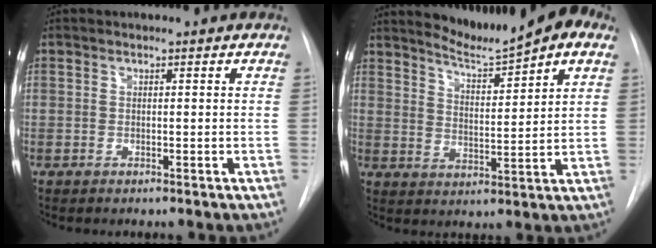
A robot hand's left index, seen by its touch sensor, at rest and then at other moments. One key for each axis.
{"total": 10.0, "fx": 8.1, "fy": 0.5, "fz": 5.9, "tx": -0.091, "ty": 0.007, "tz": 0.124}